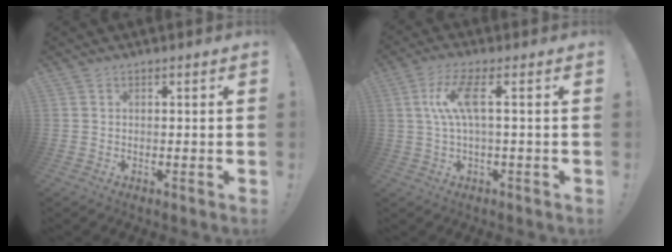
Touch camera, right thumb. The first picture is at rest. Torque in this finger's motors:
{"motor_torque": [1.16, 1.09, 0.06, 0.10, 0.05]}